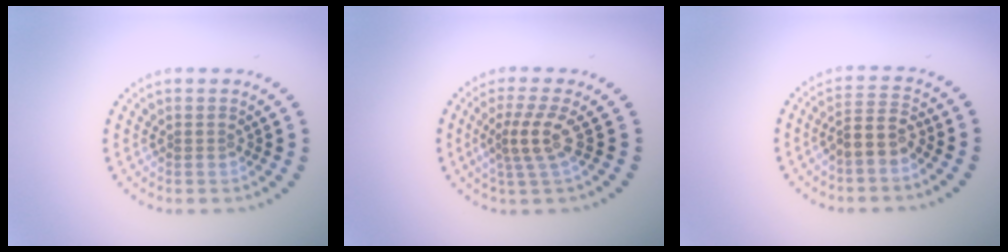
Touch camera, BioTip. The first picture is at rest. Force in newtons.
{"total": 2.9, "press": 2.1, "slide": 2.0}
{"total": 2.6, "press": 2.2, "slide": 1.4}